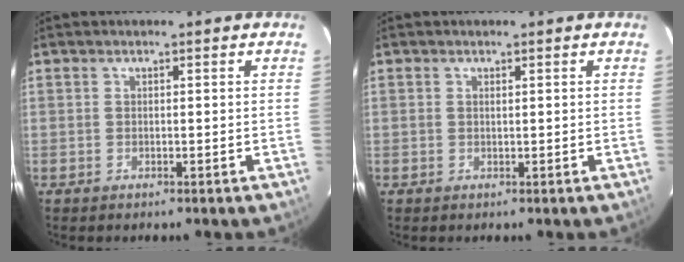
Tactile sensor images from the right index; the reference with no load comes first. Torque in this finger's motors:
{"motor_torque": [0.04, 0.30, -0.08, 0.00]}